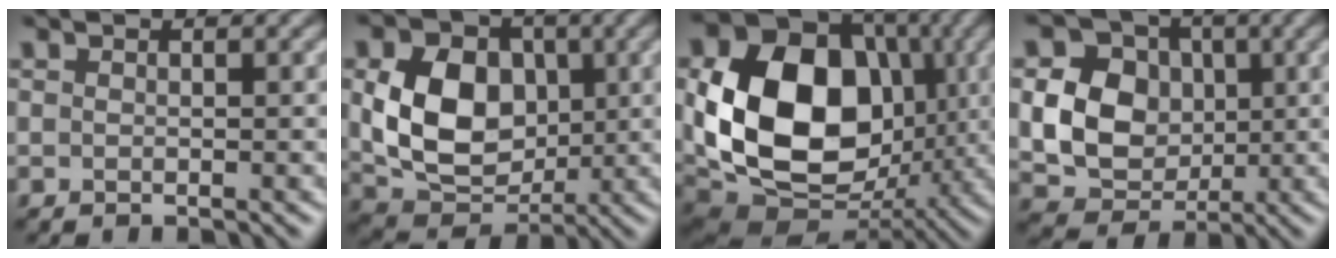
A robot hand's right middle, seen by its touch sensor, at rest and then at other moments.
{"total": 8.5, "force": [0.8, 6.4, 5.5], "torque": [-0.111, -0.007, 0.015]}
{"total": 15.1, "force": [0.7, 11.2, 10.2], "torque": [-0.192, -0.006, 0.008]}
{"total": 7.7, "force": [0.2, 6.4, 4.2], "torque": [-0.086, -0.001, -0.005]}